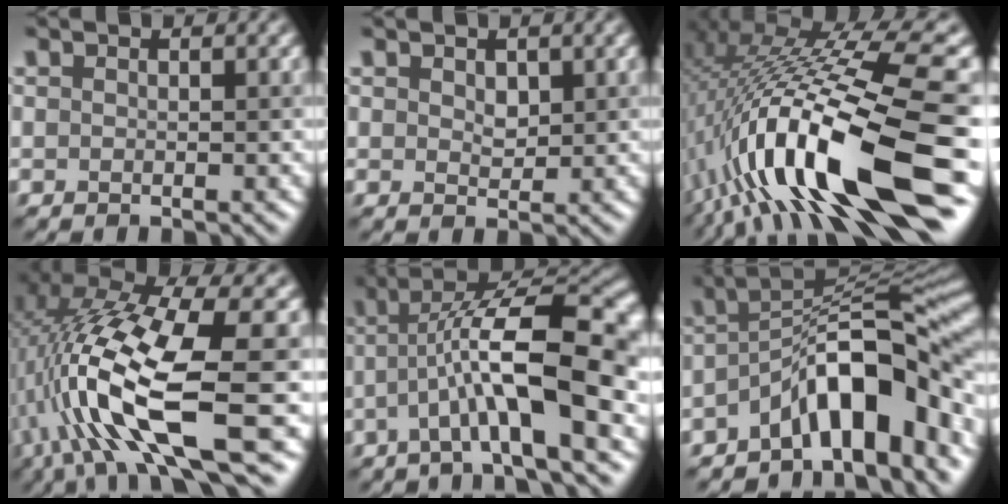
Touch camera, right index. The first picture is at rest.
{"total": 1.4, "force": [0.7, 0.9, 0.8], "torque": [-0.014, -0.003, 0.014]}
{"total": 16.2, "force": [-3.3, 3.7, 15.4], "torque": [-0.264, 0.013, -0.054]}
{"total": 13.1, "force": [-1.3, 4.0, 12.4], "torque": [-0.248, -0.003, -0.019]}
{"total": 9.8, "force": [-1.8, 2.5, 9.3], "torque": [-0.160, 0.024, -0.037]}
{"total": 10.6, "force": [-4.7, 4.0, 8.6], "torque": [-0.109, 0.017, -0.093]}